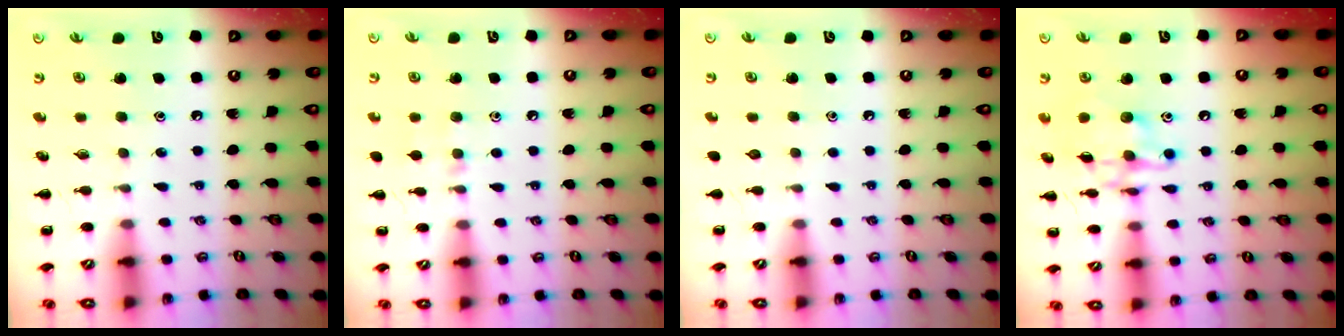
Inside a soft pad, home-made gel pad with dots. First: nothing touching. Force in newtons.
{"total": 6.3, "press": 6.0, "slide": 2.2}
{"total": 0.0}
{"total": 13.7, "press": 13.6, "slide": 0.8}